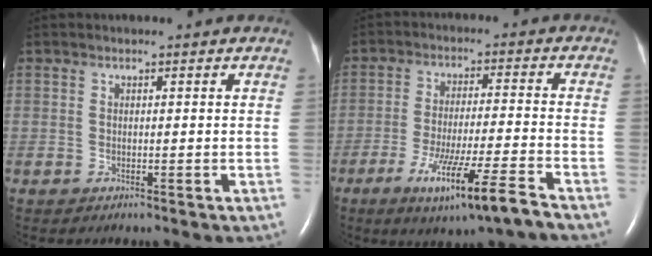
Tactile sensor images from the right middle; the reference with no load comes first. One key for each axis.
{"total": 11.2, "fx": -6.9, "fy": -0.4, "fz": 8.8, "tx": -0.157, "ty": -0.030, "tz": -0.116}